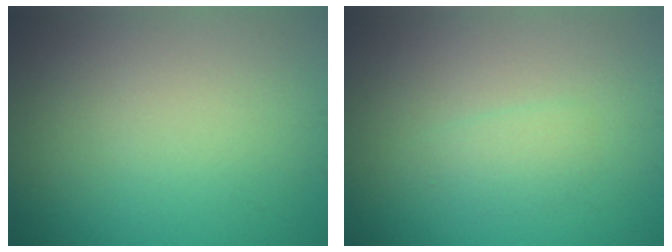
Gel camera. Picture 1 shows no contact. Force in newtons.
{"total": 1.3, "press": 1.3, "slide": 0.0}